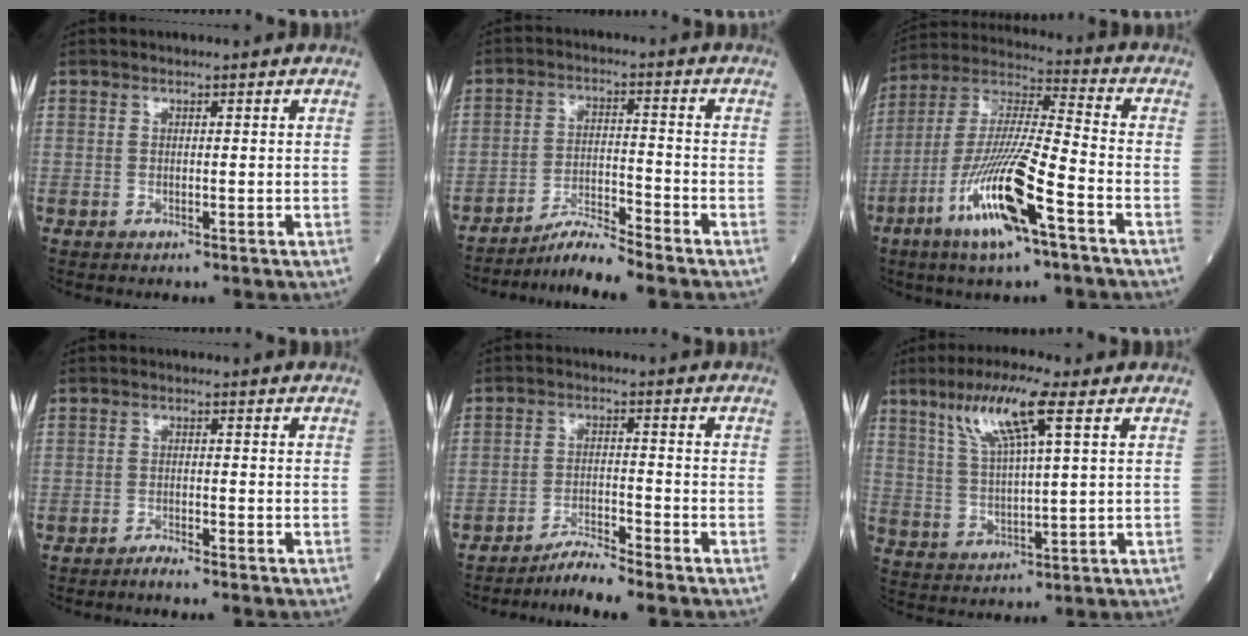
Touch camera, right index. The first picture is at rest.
{"total": 5.8, "force": [-5.4, -1.5, 1.5], "torque": [-0.028, -0.017, -0.099]}
{"total": 16.2, "force": [-7.6, 1.3, 14.2], "torque": [-0.289, -0.019, -0.141]}
{"total": 1.6, "force": [-1.5, -0.3, 0.5], "torque": [-0.011, -0.001, -0.030]}
{"total": 4.3, "force": [-4.0, -1.4, 0.8], "torque": [-0.016, -0.018, -0.075]}
{"total": 9.8, "force": [5.1, 0.7, 8.4], "torque": [-0.166, 0.011, 0.097]}